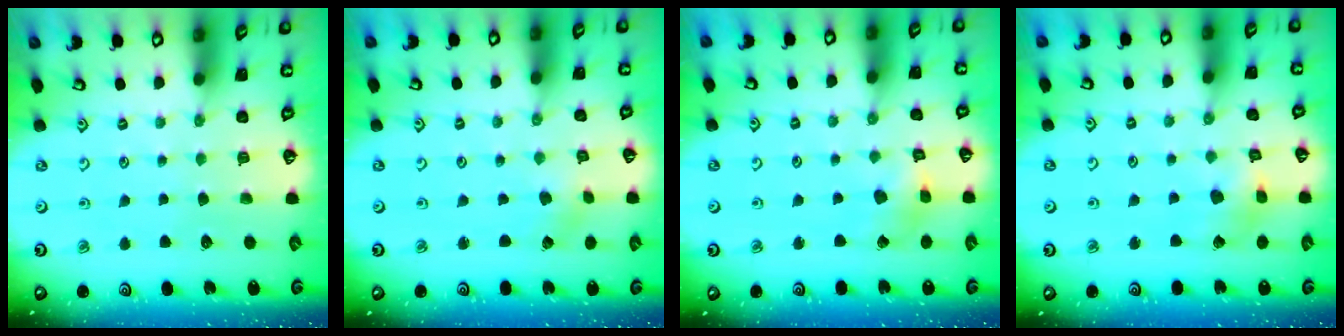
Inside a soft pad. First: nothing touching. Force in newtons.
{"total": 0.6, "press": 0.6, "slide": 0.1}
{"total": 5.4, "press": 5.4, "slide": 0.5}
{"total": 6.3, "press": 6.3, "slide": 0.7}